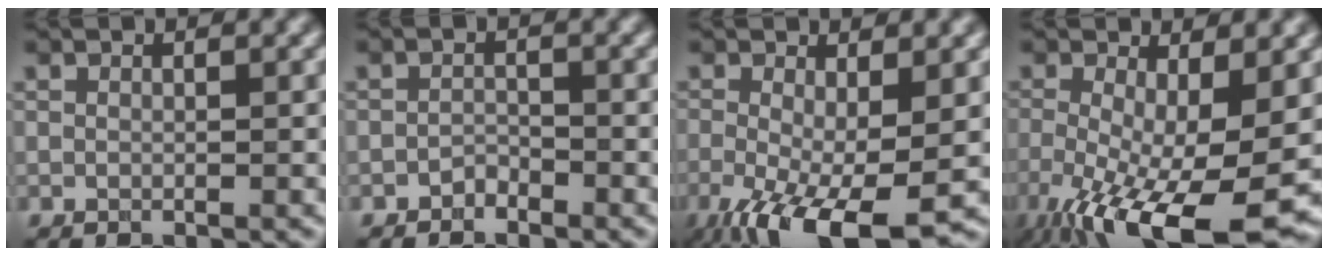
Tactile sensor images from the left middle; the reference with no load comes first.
{"total": 1.1, "force": [-0.9, 0.5, 0.3], "torque": [-0.004, 0.004, -0.018]}
{"total": 9.0, "force": [-3.5, 3.4, 7.6], "torque": [-0.153, -0.027, -0.052]}
{"total": 12.6, "force": [-4.9, 4.2, 10.8], "torque": [-0.194, -0.042, -0.077]}